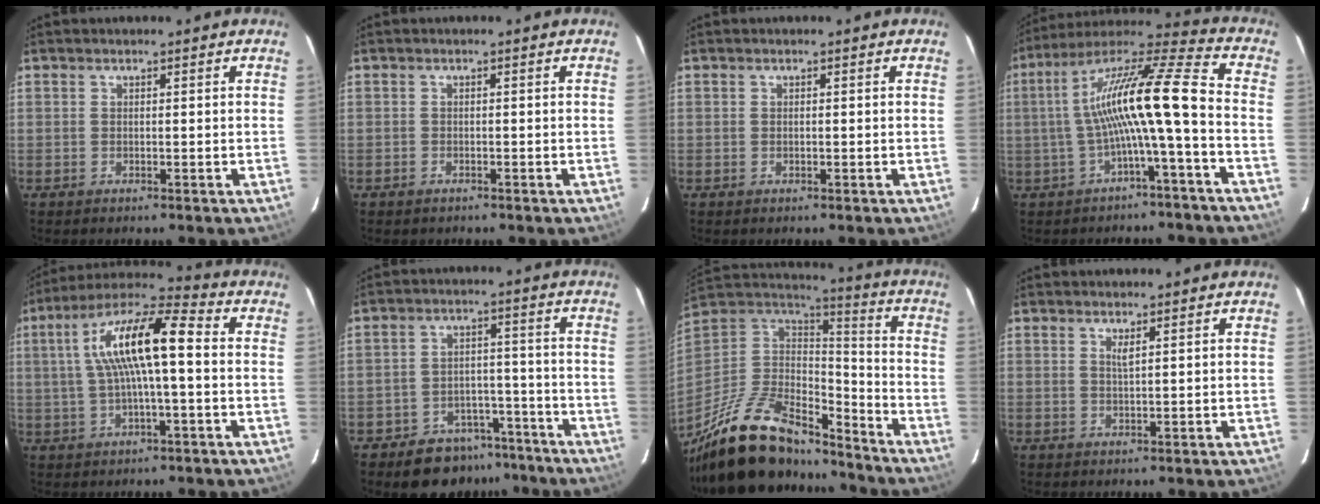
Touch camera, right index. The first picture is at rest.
{"total": 1.0, "force": [-0.7, 0.7, 0.1], "torque": [-0.005, 0.003, -0.010]}
{"total": 0.0}
{"total": 15.8, "force": [-2.7, 0.5, 15.6], "torque": [-0.285, 0.014, -0.047]}
{"total": 14.5, "force": [1.1, 3.0, 14.1], "torque": [-0.257, 0.026, 0.016]}
{"total": 11.2, "force": [-8.5, 6.7, 2.7], "torque": [-0.063, 0.034, -0.106]}
{"total": 27.1, "force": [-20.4, 10.6, 14.3], "torque": [-0.288, 0.000, -0.331]}
{"total": 1.2, "force": [0.7, 0.0, 1.0], "torque": [-0.018, -0.001, 0.012]}